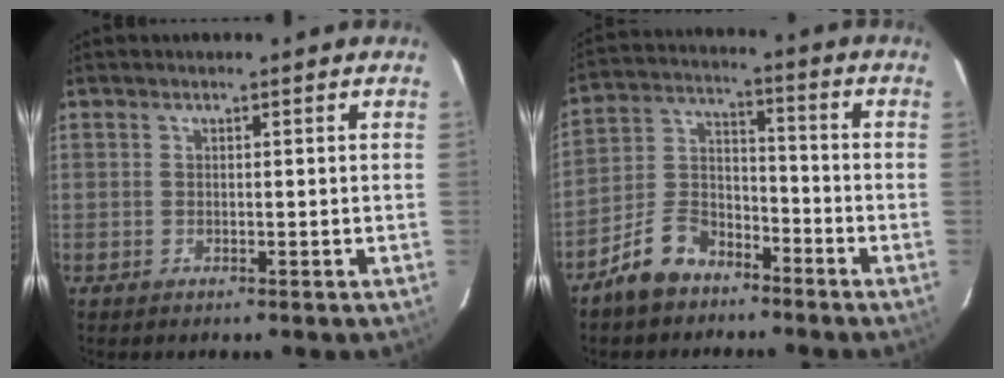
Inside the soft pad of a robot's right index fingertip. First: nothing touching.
{"total": 8.8, "force": [-6.5, 4.9, 3.4], "torque": [-0.079, 0.012, -0.125]}